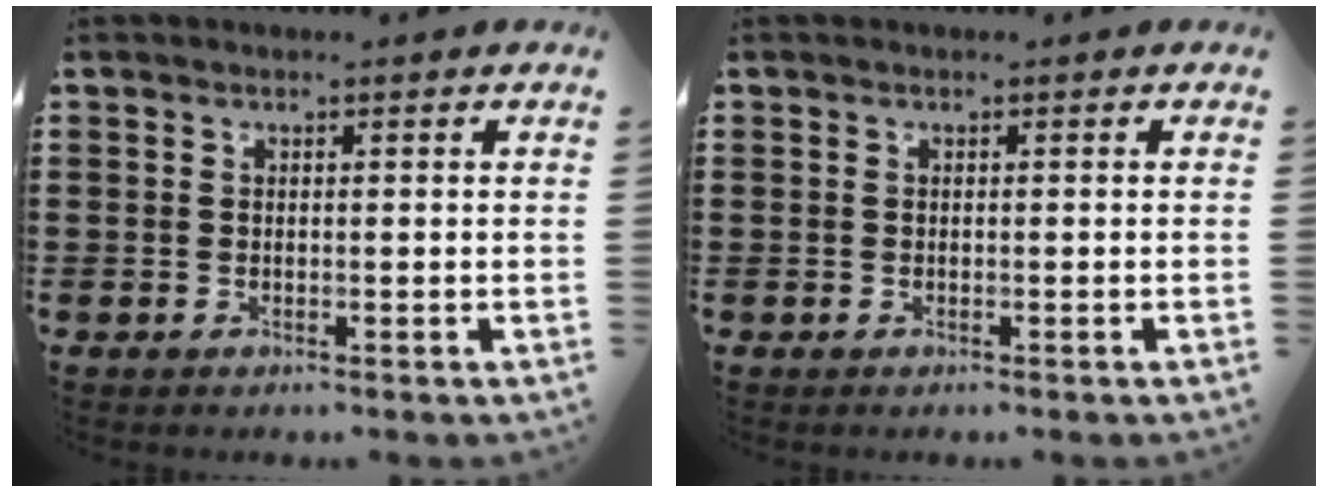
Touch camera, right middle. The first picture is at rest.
{"total": 0.0}